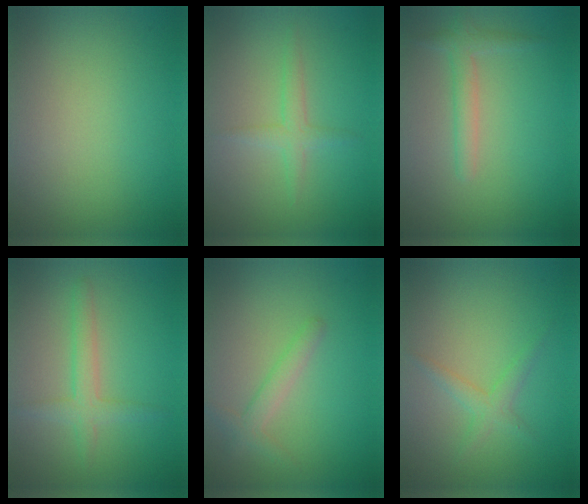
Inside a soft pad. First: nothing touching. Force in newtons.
{"total": 1.6, "press": 1.6, "slide": 0.1}
{"total": 1.9, "press": 1.9, "slide": 0.0}
{"total": 2.3, "press": 2.3, "slide": 0.1}
{"total": 1.8, "press": 1.8, "slide": 0.1}
{"total": 1.7, "press": 1.7, "slide": 0.1}